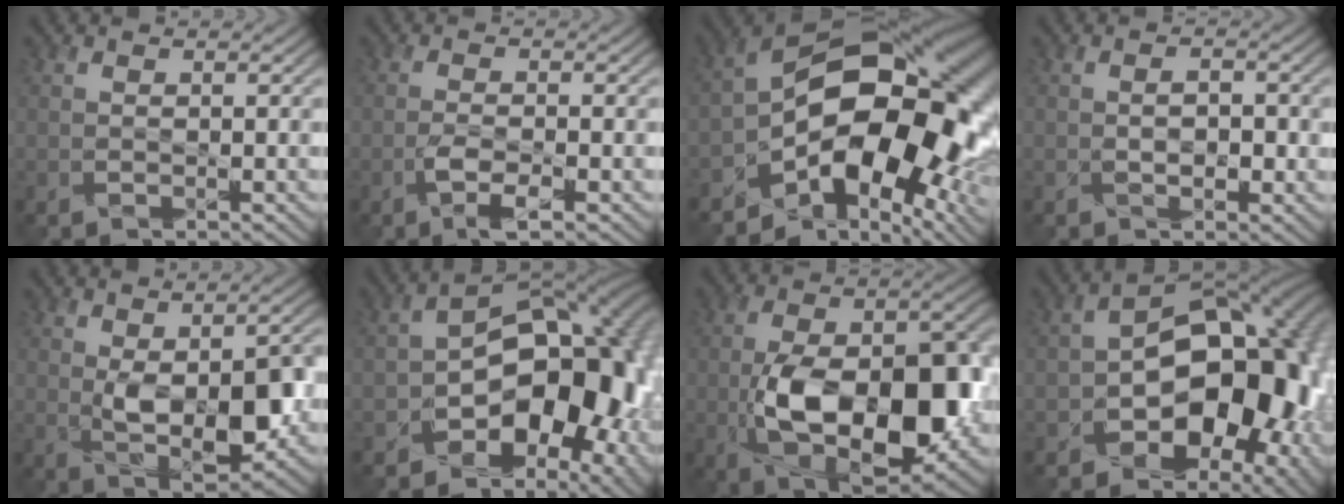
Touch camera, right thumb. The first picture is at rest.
{"total": 2.8, "force": [-1.5, 0.5, 2.3], "torque": [-0.049, 0.006, -0.036]}
{"total": 19.1, "force": [-4.2, 11.6, 14.6], "torque": [-0.208, -0.021, -0.062]}
{"total": 2.6, "force": [-0.4, 1.6, 2.0], "torque": [-0.024, -0.001, -0.009]}
{"total": 9.5, "force": [-0.4, 4.9, 8.1], "torque": [-0.133, -0.008, -0.001]}
{"total": 16.0, "force": [-4.6, 9.9, 11.7], "torque": [-0.136, -0.014, -0.076]}
{"total": 15.9, "force": [-3.3, 8.5, 13.0], "torque": [-0.209, -0.018, -0.061]}
{"total": 17.7, "force": [-4.2, 11.4, 12.9], "torque": [-0.143, -0.021, -0.062]}